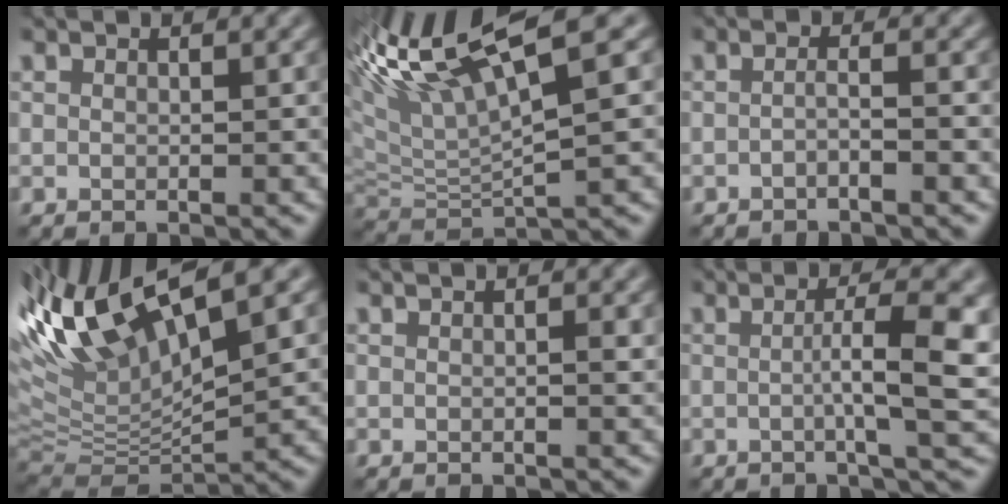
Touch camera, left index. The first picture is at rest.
{"total": 10.1, "force": [5.3, 1.9, 8.4], "torque": [-0.159, 0.032, 0.100]}
{"total": 1.3, "force": [-0.8, 0.2, 1.0], "torque": [-0.016, 0.002, -0.016]}
{"total": 10.6, "force": [5.0, 3.1, 8.8], "torque": [-0.178, 0.010, 0.093]}
{"total": 0.9, "force": [0.4, 0.2, 0.7], "torque": [-0.014, 0.003, 0.006]}
{"total": 6.7, "force": [-0.1, 1.4, 6.6], "torque": [-0.092, 0.004, -0.002]}